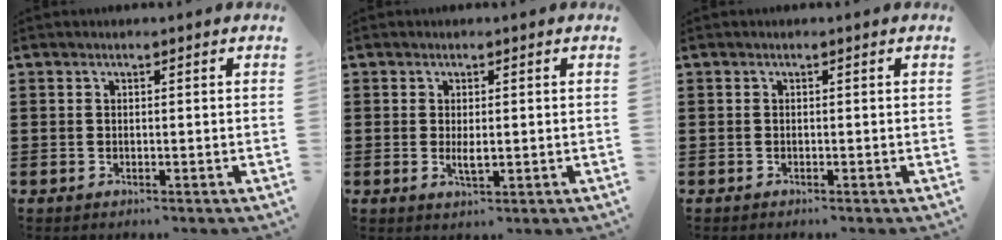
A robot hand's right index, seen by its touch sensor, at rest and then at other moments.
{"total": 2.2, "force": [0.0, 0.7, 2.1], "torque": [-0.039, -0.002, -0.001]}
{"total": 0.0}